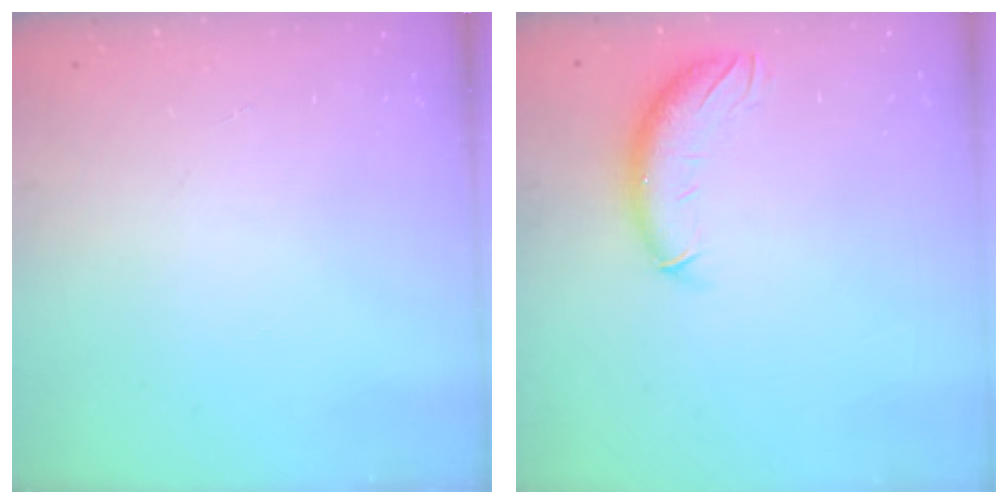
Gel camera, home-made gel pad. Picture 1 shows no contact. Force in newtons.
{"total": 10.2, "press": 10.0, "slide": 2.1}